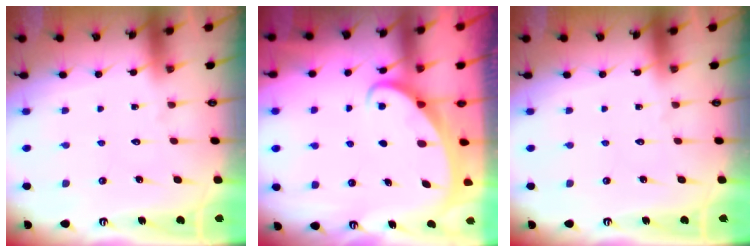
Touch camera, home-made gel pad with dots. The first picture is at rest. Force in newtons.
{"total": 2.0, "press": 2.0, "slide": 0.0}
{"total": 0.0}